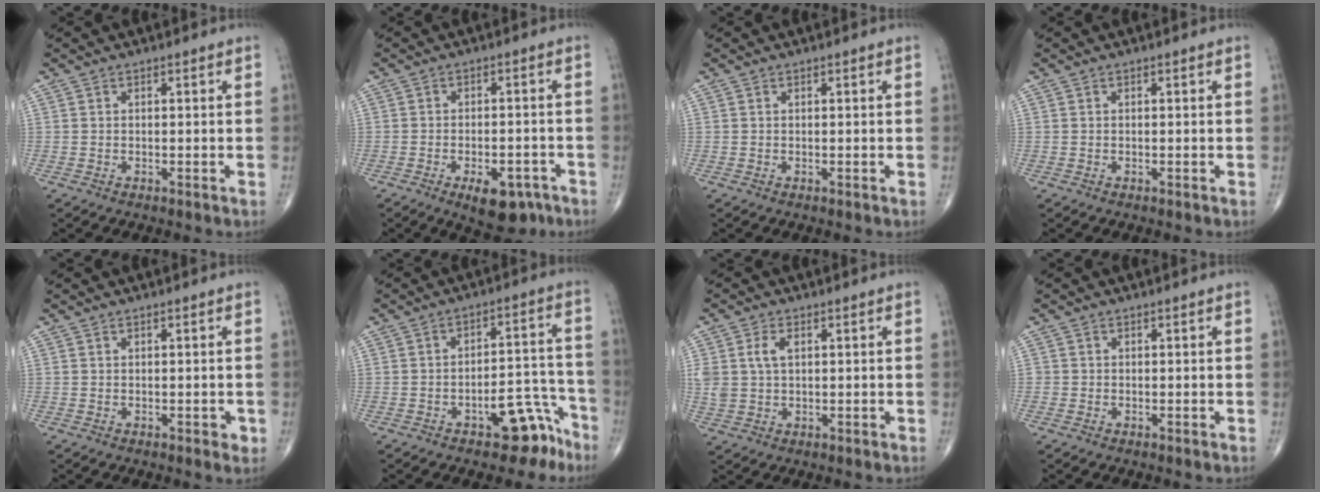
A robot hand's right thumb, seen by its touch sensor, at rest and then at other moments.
{"total": 8.4, "force": [-4.7, 4.0, 5.7], "torque": [-0.066, 0.017, -0.061]}
{"total": 0.0}
{"total": 0.0}
{"total": 1.4, "force": [-0.1, 0.8, 1.2], "torque": [-0.013, -0.002, 0.000]}
{"total": 9.6, "force": [-6.1, 4.4, 5.9], "torque": [-0.044, 0.068, -0.080]}
{"total": 5.1, "force": [1.4, 3.2, 3.7], "torque": [-0.083, 0.004, 0.030]}
{"total": 0.6, "force": [-0.2, 0.6, 0.0], "torque": [0.003, 0.005, -0.005]}